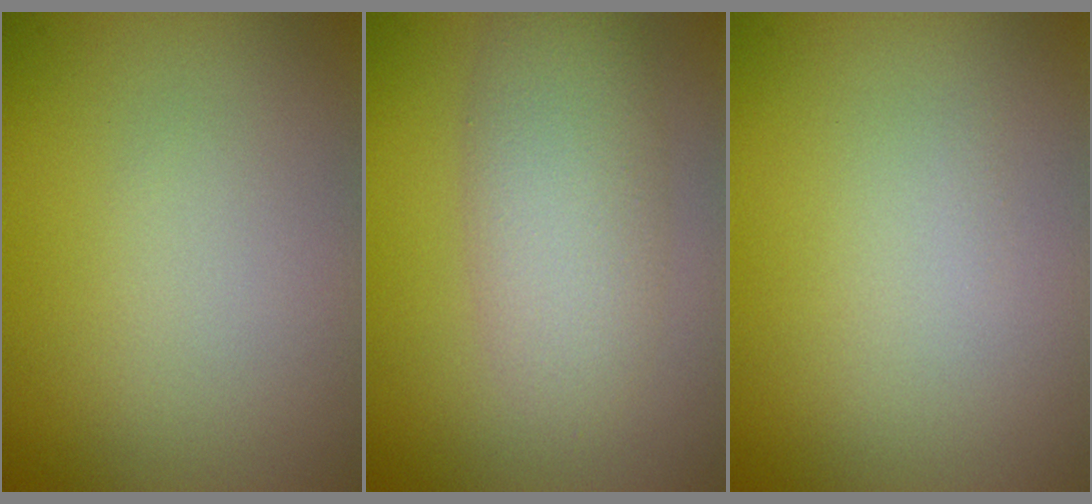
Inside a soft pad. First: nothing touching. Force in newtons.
{"total": 4.5, "press": 4.5, "slide": 0.4}
{"total": 0.0}